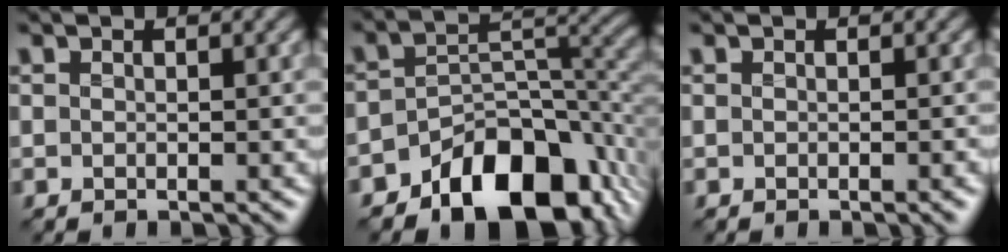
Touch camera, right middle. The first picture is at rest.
{"total": 10.5, "force": [-6.1, 5.7, 6.4], "torque": [-0.082, 0.003, -0.109]}
{"total": 1.3, "force": [-0.4, 0.3, 1.2], "torque": [-0.011, -0.001, -0.007]}